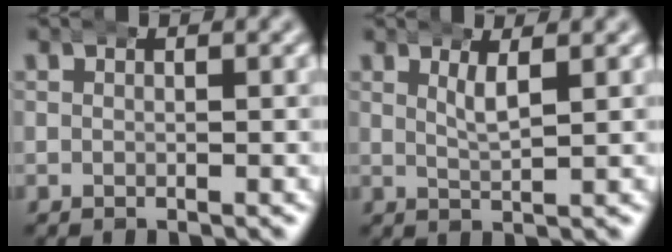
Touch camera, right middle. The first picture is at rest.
{"total": 2.1, "force": [1.4, 0.1, 1.6], "torque": [-0.031, -0.004, 0.029]}